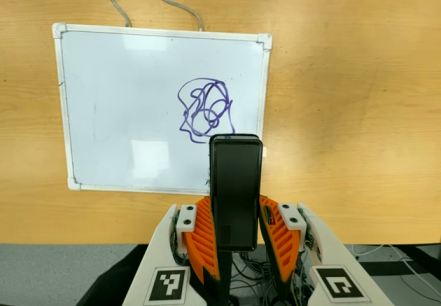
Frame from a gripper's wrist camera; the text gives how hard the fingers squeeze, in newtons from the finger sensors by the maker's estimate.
{"total": 5.4, "left": 3.7, "right": 7.1}